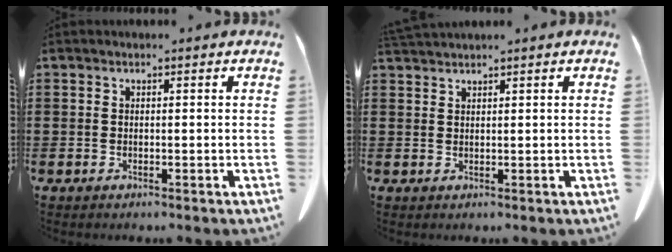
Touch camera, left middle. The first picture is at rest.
{"total": 1.6, "force": [1.6, -0.3, 0.3], "torque": [-0.009, -0.004, 0.033]}